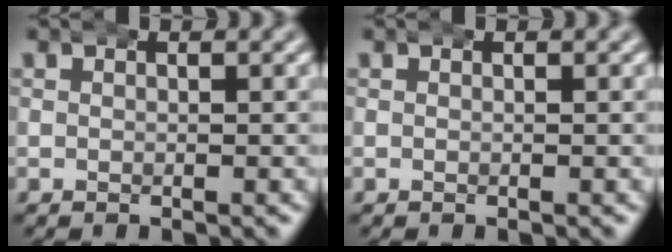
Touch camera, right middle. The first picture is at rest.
{"total": 0.0}